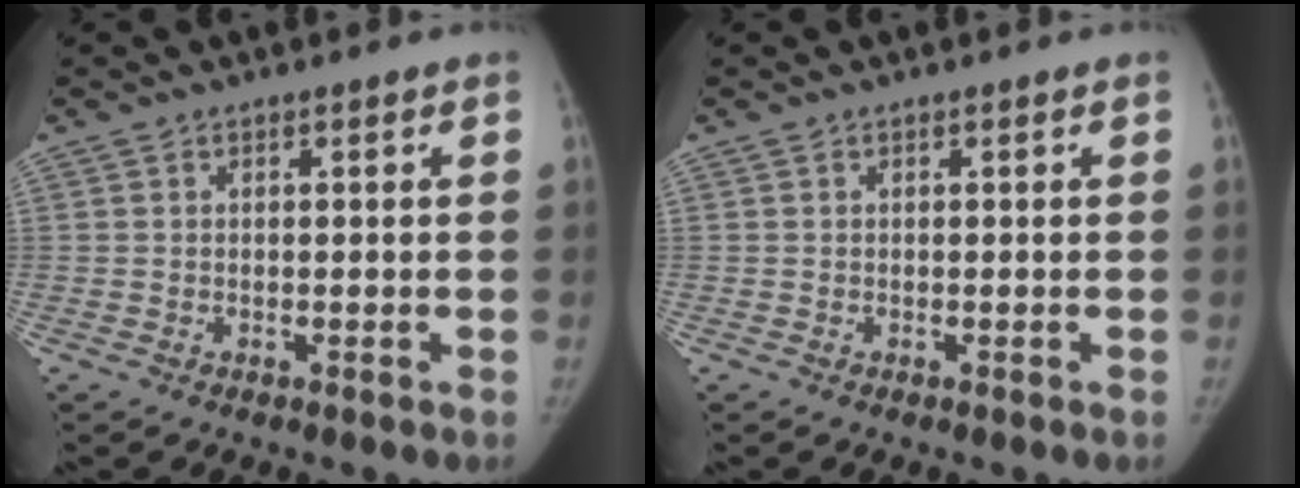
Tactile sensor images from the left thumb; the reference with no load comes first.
{"total": 0.0}